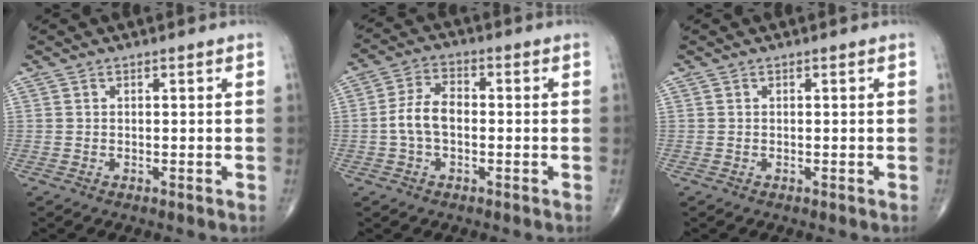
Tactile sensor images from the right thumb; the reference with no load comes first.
{"total": 6.5, "force": [-0.9, 3.8, 5.2], "torque": [-0.101, 0.023, -0.025]}
{"total": 0.0}